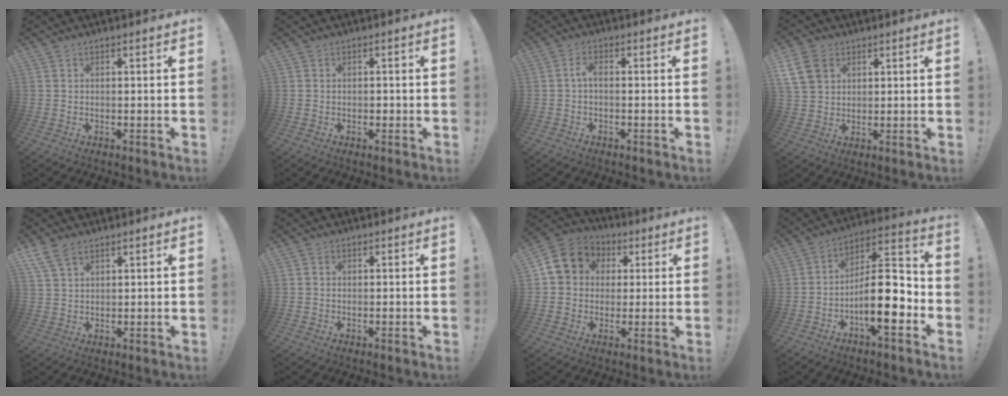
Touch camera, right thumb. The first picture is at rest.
{"total": 1.1, "force": [-0.6, 0.8, 0.4], "torque": [-0.008, 0.004, -0.010]}
{"total": 2.9, "force": [-0.6, 0.9, 2.7], "torque": [-0.057, 0.007, -0.014]}
{"total": 10.2, "force": [4.5, 7.6, 5.2], "torque": [-0.100, -0.013, 0.093]}
{"total": 6.4, "force": [4.3, 3.4, 3.4], "torque": [-0.066, -0.010, 0.086]}
{"total": 0.8, "force": [0.0, 0.8, 0.3], "torque": [-0.008, 0.005, 0.001]}
{"total": 11.1, "force": [2.6, 9.8, 4.6], "torque": [-0.062, 0.000, 0.058]}
{"total": 16.8, "force": [-5.1, 5.4, 15.0], "torque": [-0.245, 0.022, -0.082]}